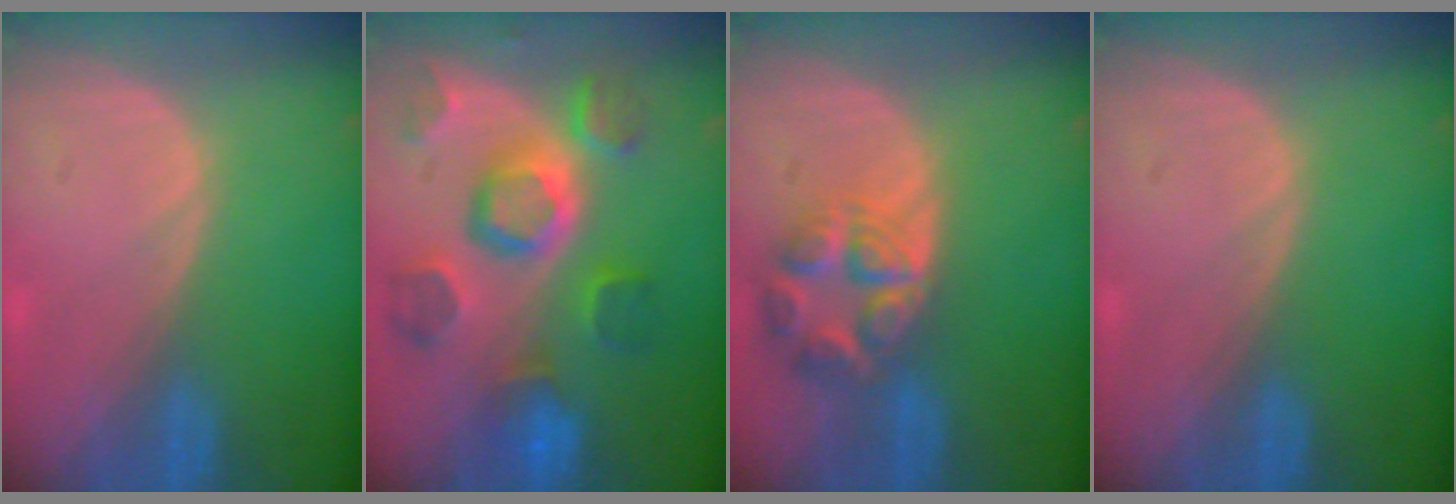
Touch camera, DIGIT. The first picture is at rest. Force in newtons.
{"total": 11.1, "press": 9.9, "slide": 5.2}
{"total": 7.7, "press": 6.8, "slide": 3.7}
{"total": 0.0}